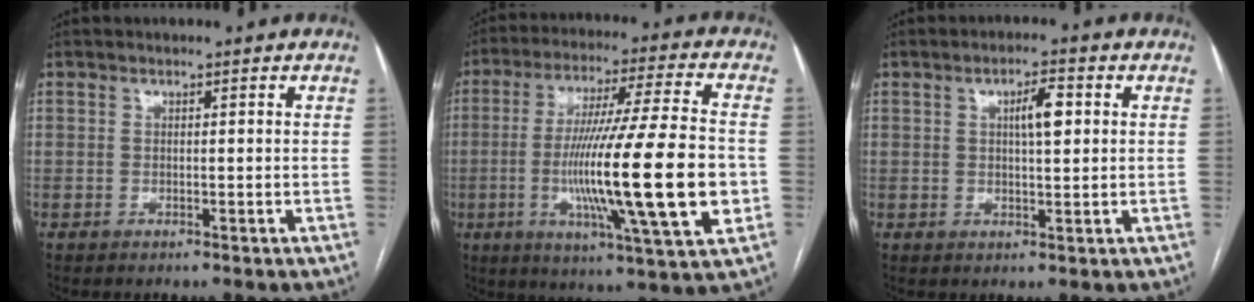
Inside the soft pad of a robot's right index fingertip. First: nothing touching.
{"total": 22.4, "force": [-3.9, 0.5, 22.0], "torque": [-0.371, -0.018, -0.071]}
{"total": 4.2, "force": [1.1, 0.9, 4.0], "torque": [-0.067, 0.008, 0.018]}